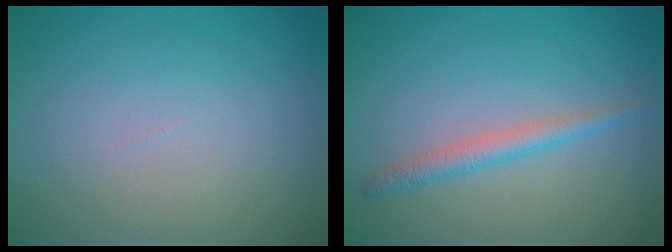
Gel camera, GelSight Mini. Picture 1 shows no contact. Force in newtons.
{"total": 2.0, "press": 2.0, "slide": 0.1}